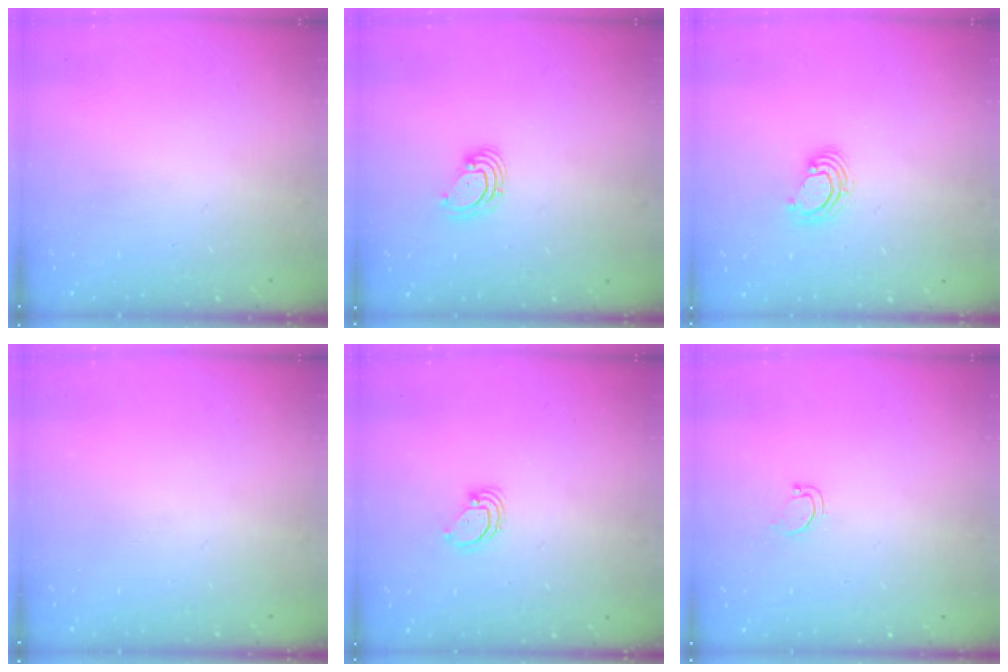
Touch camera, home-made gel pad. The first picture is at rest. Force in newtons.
{"total": 4.5, "press": 4.5, "slide": 0.5}
{"total": 3.6, "press": 3.6, "slide": 0.2}
{"total": 0.0}
{"total": 3.2, "press": 3.2, "slide": 0.3}
{"total": 2.8, "press": 2.8, "slide": 0.2}